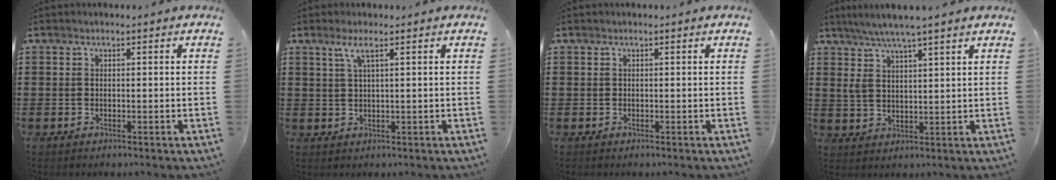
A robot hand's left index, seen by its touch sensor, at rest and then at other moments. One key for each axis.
{"total": 2.6, "fx": 1.2, "fy": 0.2, "fz": 2.3, "tx": -0.051, "ty": 0.001, "tz": 0.021}
{"total": 0.0}
{"total": 5.7, "fx": 4.1, "fy": 0.8, "fz": 3.9, "tx": -0.084, "ty": -0.004, "tz": 0.073}